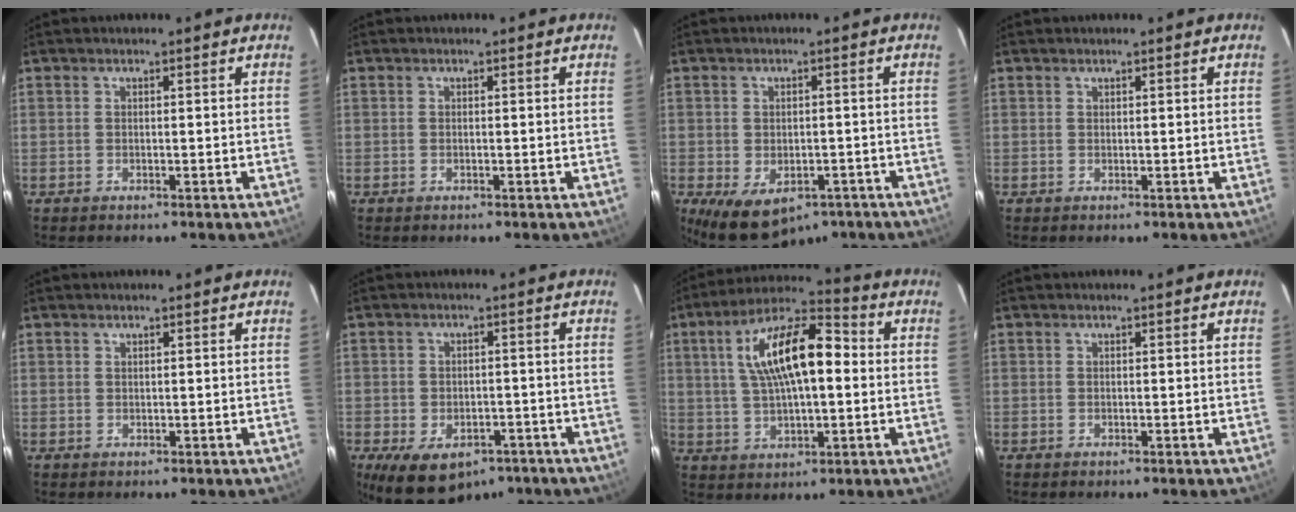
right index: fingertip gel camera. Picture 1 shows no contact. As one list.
[{"total": 0.0}, {"total": 11.1, "force": [-6.4, 7.0, 5.8], "torque": [-0.115, -0.014, -0.074]}, {"total": 0.0}, {"total": 0.6, "force": [0.3, 0.5, -0.1], "torque": [0.004, 0.003, 0.004]}, {"total": 13.1, "force": [-8.0, 7.9, 6.7], "torque": [-0.142, -0.009, -0.104]}, {"total": 15.6, "force": [2.4, 6.1, 14.1], "torque": [-0.256, 0.027, 0.039]}, {"total": 0.0}]